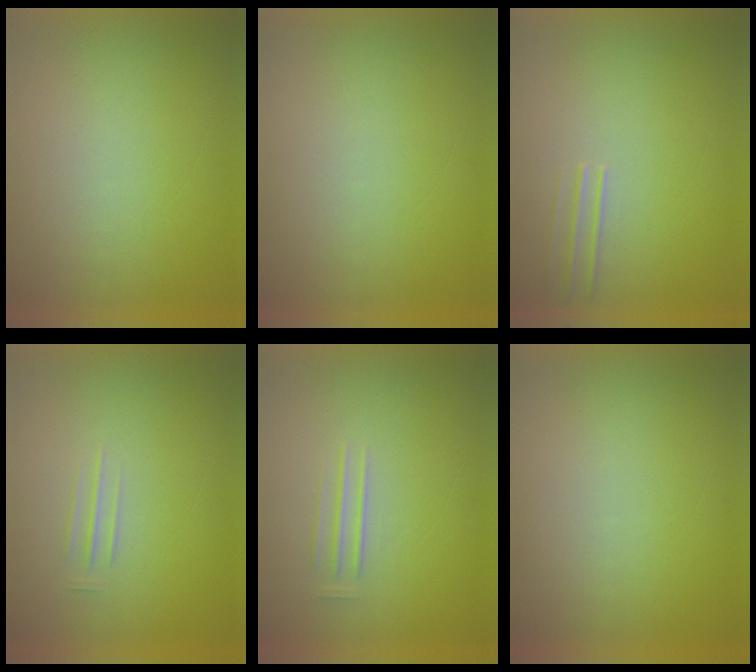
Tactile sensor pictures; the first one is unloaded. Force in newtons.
{"total": 0.0}
{"total": 1.2}
{"total": 1.4}
{"total": 1.5}
{"total": 0.0}